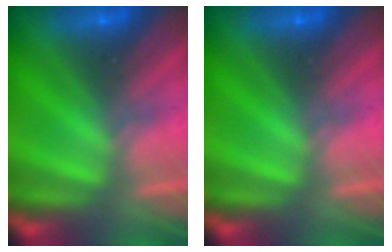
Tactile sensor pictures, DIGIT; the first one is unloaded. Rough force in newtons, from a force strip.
{"total": 0.0}